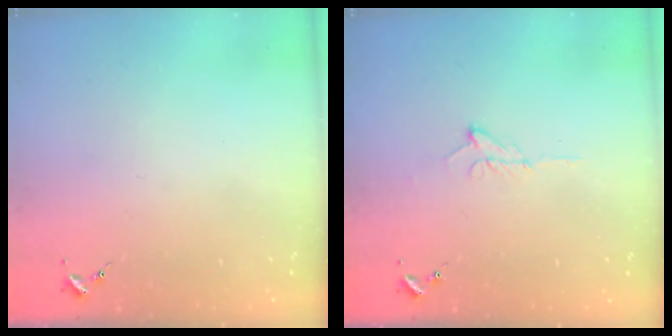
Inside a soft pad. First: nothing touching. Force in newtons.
{"total": 6.5, "press": 6.5, "slide": 0.8}